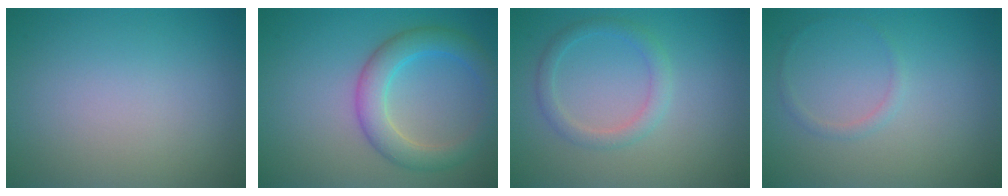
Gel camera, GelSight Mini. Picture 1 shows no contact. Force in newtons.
{"total": 4.4, "press": 4.4, "slide": 0.0}
{"total": 2.0, "press": 2.0, "slide": 0.0}
{"total": 0.8, "press": 0.8, "slide": 0.1}